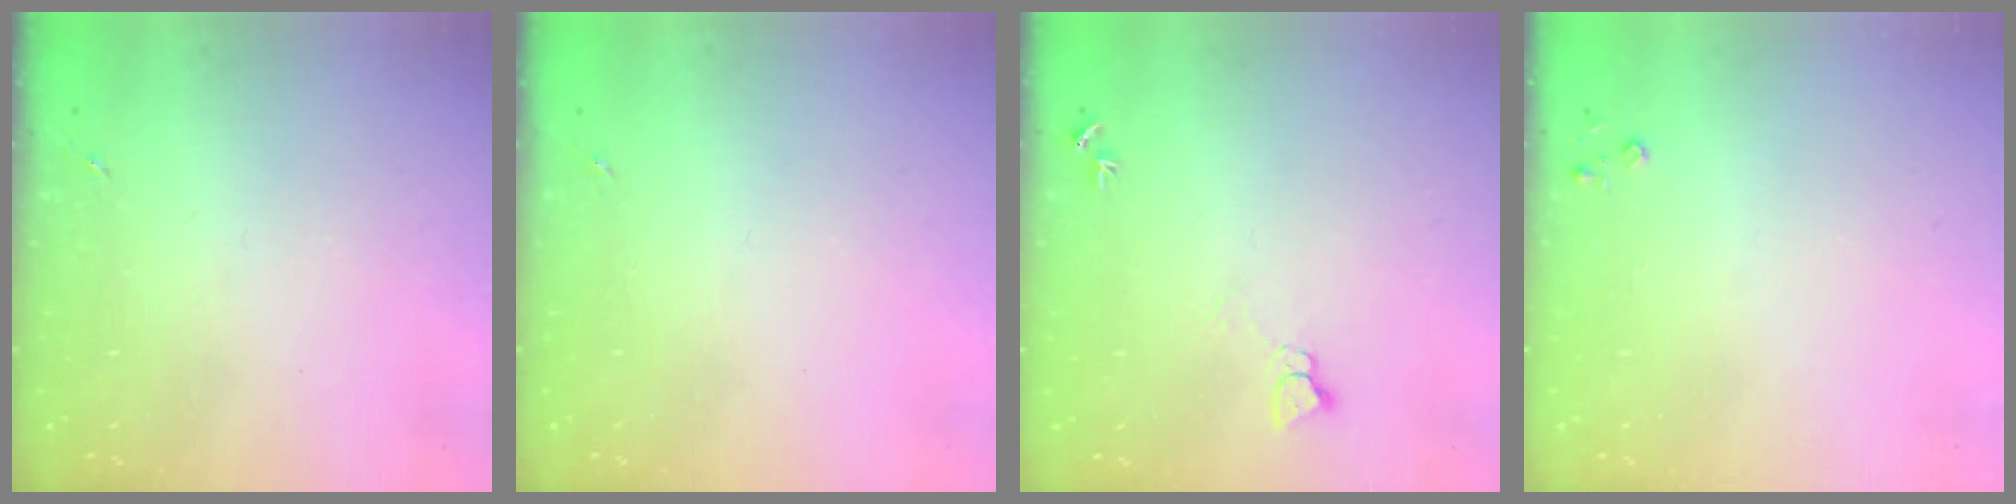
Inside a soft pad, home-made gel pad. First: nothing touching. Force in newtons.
{"total": 0.0}
{"total": 4.4, "press": 4.4, "slide": 0.4}
{"total": 2.6, "press": 2.6, "slide": 0.3}